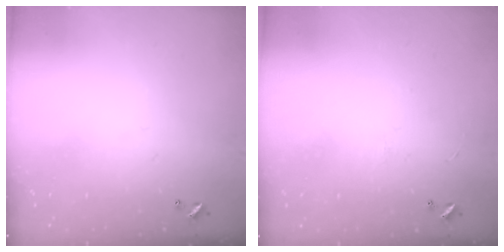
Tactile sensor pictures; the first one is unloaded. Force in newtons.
{"total": 0.7, "press": 0.3, "slide": 0.7}